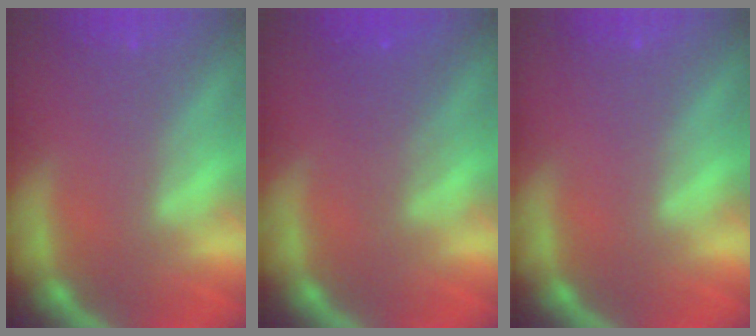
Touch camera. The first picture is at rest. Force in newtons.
{"total": 2.5}
{"total": 0.0}